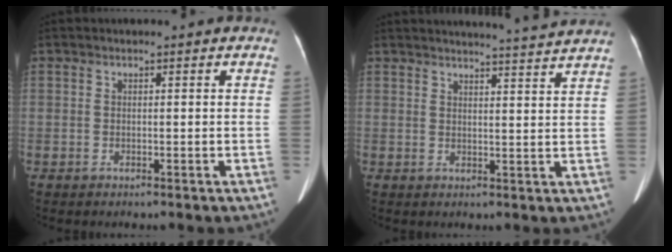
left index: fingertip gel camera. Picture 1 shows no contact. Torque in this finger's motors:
{"motor_torque": [0.80, -1.34, 0.01, 0.01]}